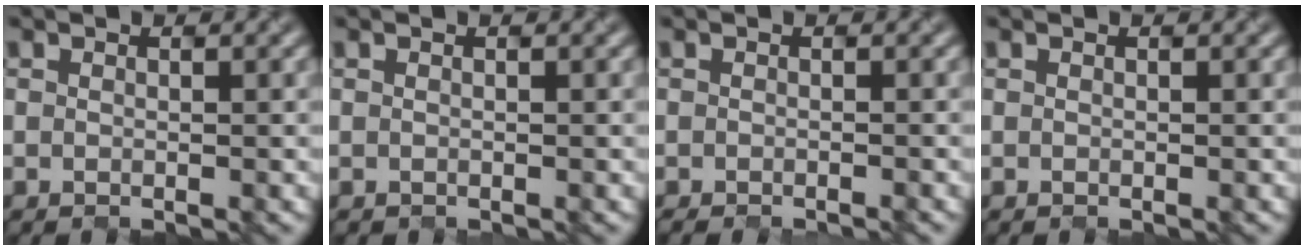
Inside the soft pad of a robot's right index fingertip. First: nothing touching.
{"total": 0.0}
{"total": 0.9, "force": [-0.4, 0.3, 0.7], "torque": [0.005, 0.007, -0.004]}
{"total": 0.0}